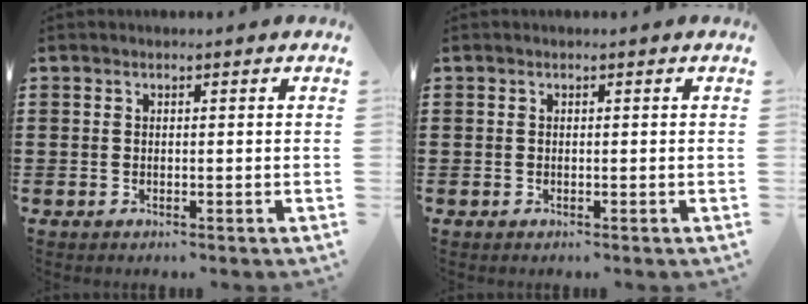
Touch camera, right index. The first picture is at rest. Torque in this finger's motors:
{"motor_torque": [1.07, 1.07, 0.00, 0.00]}